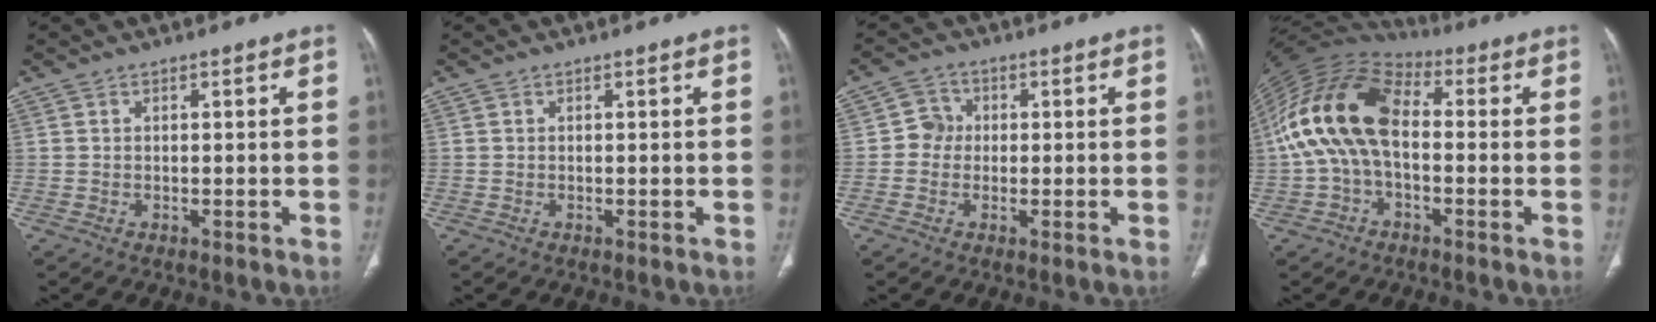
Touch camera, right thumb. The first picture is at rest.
{"total": 0.0}
{"total": 3.7, "force": [-0.2, 3.6, 1.1], "torque": [0.004, 0.010, -0.011]}
{"total": 16.9, "force": [0.0, 9.9, 13.7], "torque": [-0.268, 0.040, -0.010]}